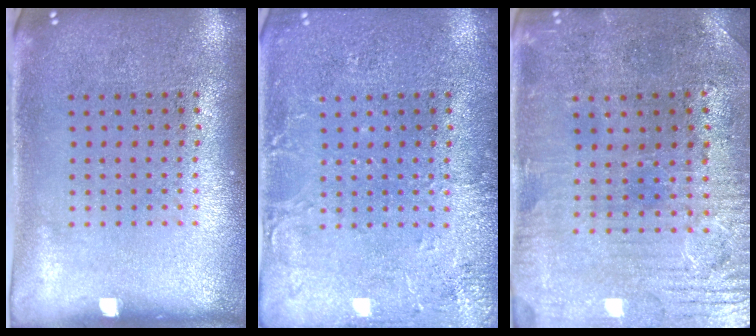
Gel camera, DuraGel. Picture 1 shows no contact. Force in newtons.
{"total": 2.8, "press": 2.8, "slide": 0.4}
{"total": 1.3, "press": 1.2, "slide": 0.6}